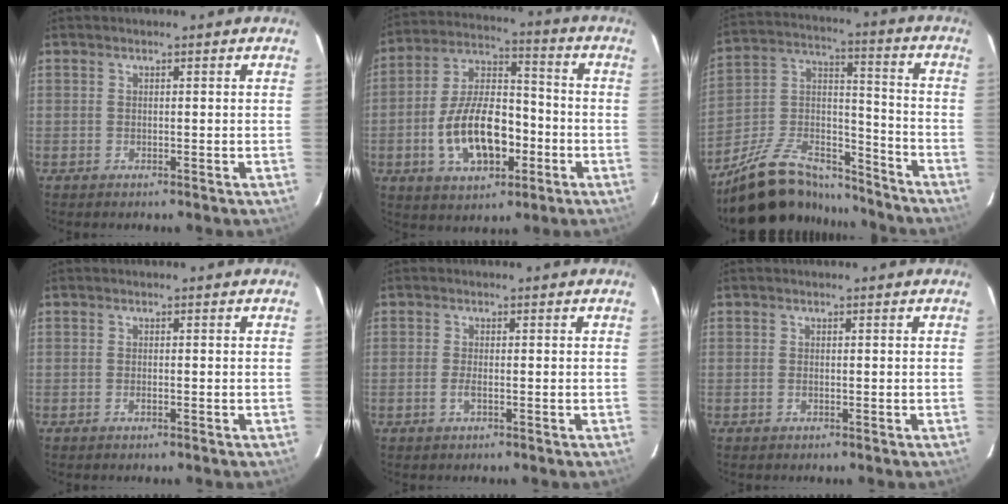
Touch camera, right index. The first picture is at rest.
{"total": 16.0, "force": [-4.9, 8.4, 12.8], "torque": [-0.252, 0.014, -0.073]}
{"total": 20.6, "force": [-16.2, 8.7, 9.3], "torque": [-0.190, 0.042, -0.253]}
{"total": 0.7, "force": [-0.4, 0.0, 0.6], "torque": [-0.012, 0.002, -0.009]}
{"total": 1.8, "force": [-0.7, 0.4, 1.6], "torque": [-0.035, -0.001, -0.014]}
{"total": 0.7, "force": [-0.3, 0.3, 0.5], "torque": [-0.012, 0.000, -0.006]}